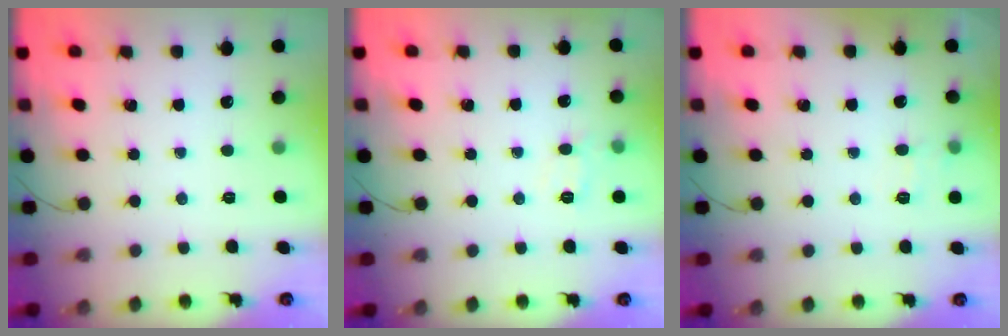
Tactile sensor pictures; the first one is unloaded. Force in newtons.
{"total": 7.0, "press": 6.8, "slide": 1.8}
{"total": 3.5, "press": 3.1, "slide": 1.6}